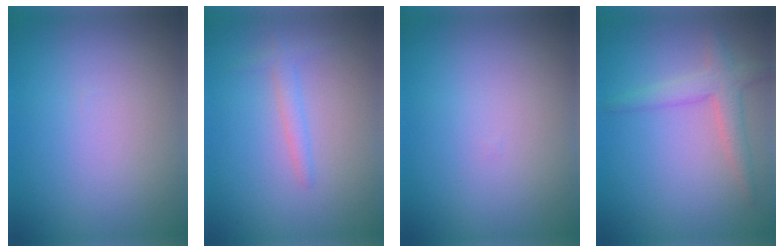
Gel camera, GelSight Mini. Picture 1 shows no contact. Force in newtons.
{"total": 1.5, "press": 1.5, "slide": 0.1}
{"total": 0.0}
{"total": 2.8, "press": 2.8, "slide": 0.2}